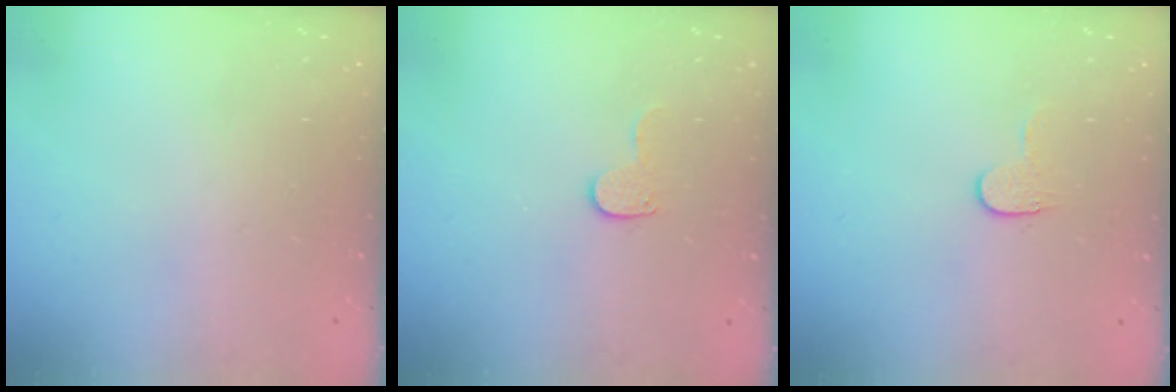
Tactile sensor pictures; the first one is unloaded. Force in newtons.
{"total": 5.5, "press": 5.5, "slide": 0.5}
{"total": 3.5, "press": 3.5, "slide": 0.4}